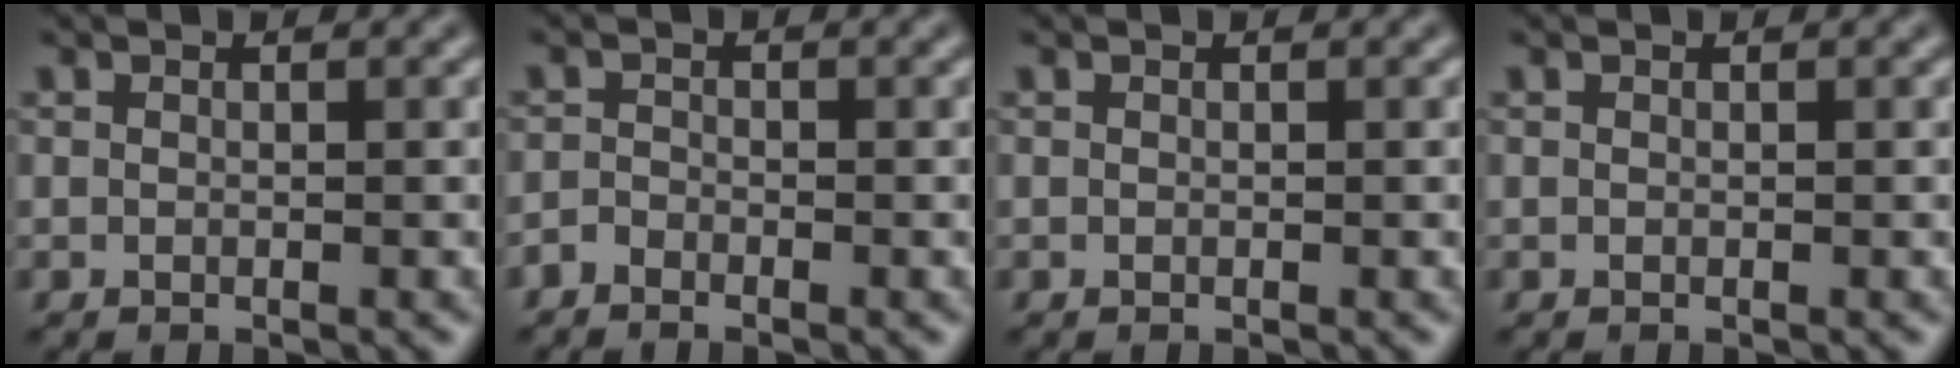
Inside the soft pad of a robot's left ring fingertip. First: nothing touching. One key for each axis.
{"total": 1.1, "fx": -1.0, "fy": 0.4, "fz": 0.2, "tx": -0.007, "ty": 0.007, "tz": -0.024}
{"total": 0.0}
{"total": 0.0}